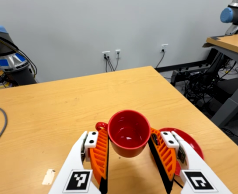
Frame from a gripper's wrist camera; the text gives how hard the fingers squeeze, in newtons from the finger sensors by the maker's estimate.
{"total": 3.2, "left": 2.7, "right": 3.7}